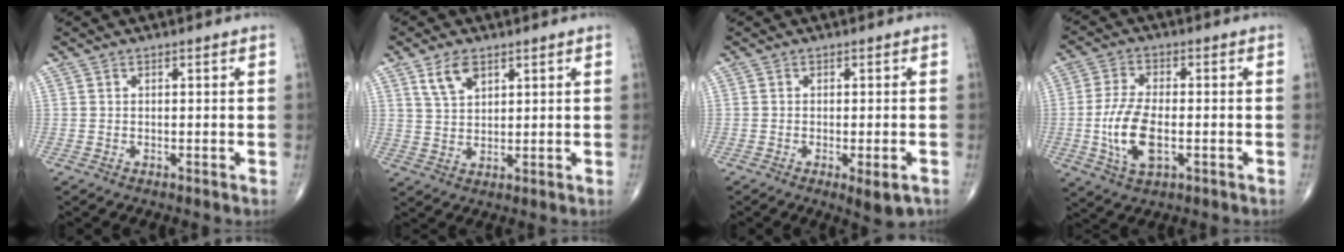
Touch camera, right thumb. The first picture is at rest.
{"total": 5.3, "force": [3.0, 2.8, 3.4], "torque": [-0.056, -0.014, 0.062]}
{"total": 4.4, "force": [-1.9, 1.2, 3.8], "torque": [-0.049, -0.003, -0.023]}
{"total": 10.0, "force": [-1.9, 4.7, 8.6], "torque": [-0.173, 0.005, -0.034]}